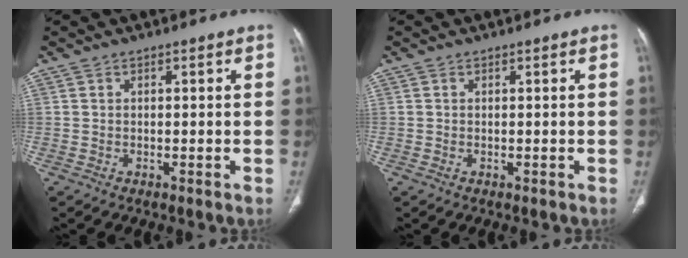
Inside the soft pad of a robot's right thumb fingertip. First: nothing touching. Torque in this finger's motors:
{"motor_torque": [0.07, 0.94, -0.35, 0.15, 0.03]}